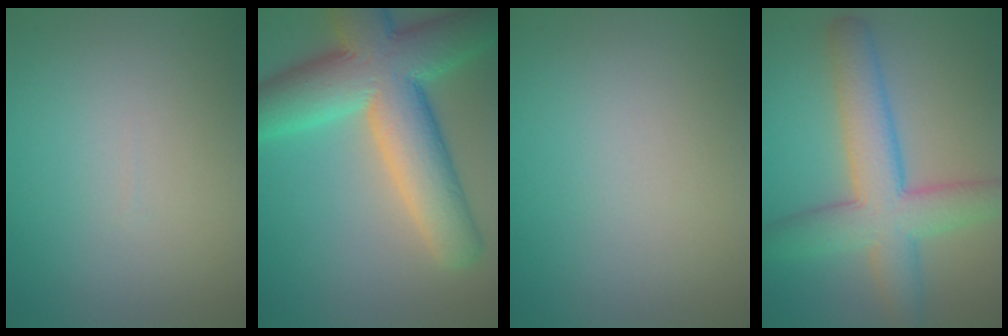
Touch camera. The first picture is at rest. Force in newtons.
{"total": 12.6, "press": 12.5, "slide": 0.6}
{"total": 0.0}
{"total": 7.3, "press": 7.3, "slide": 0.1}